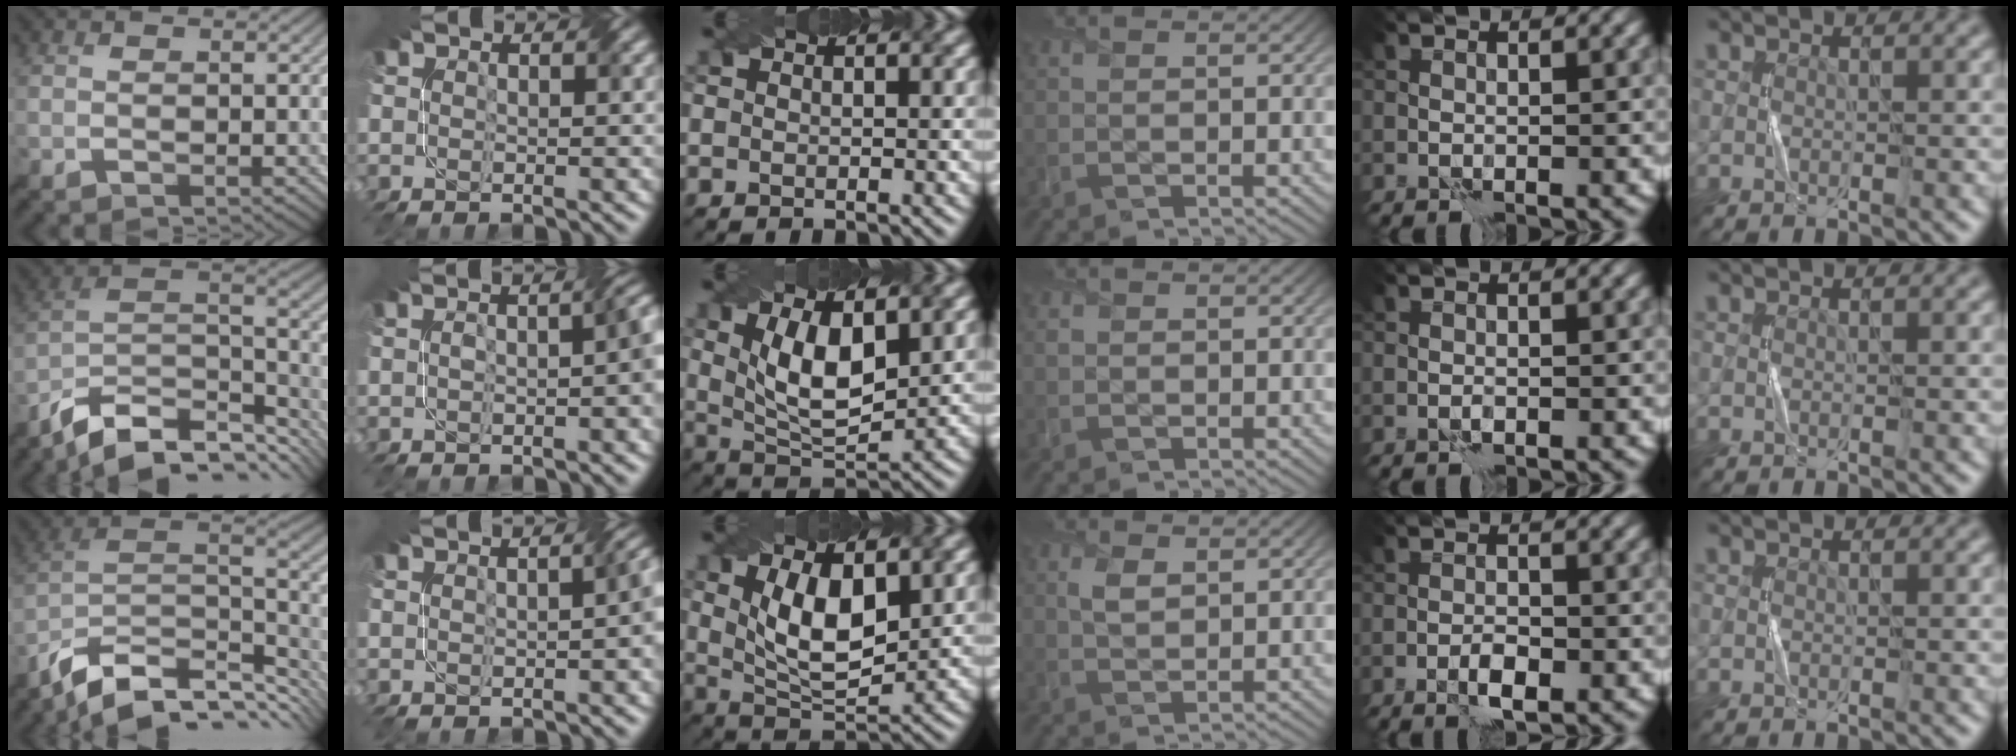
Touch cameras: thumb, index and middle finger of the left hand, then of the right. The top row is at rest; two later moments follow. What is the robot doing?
{"motion": "twist", "object": "screw"}